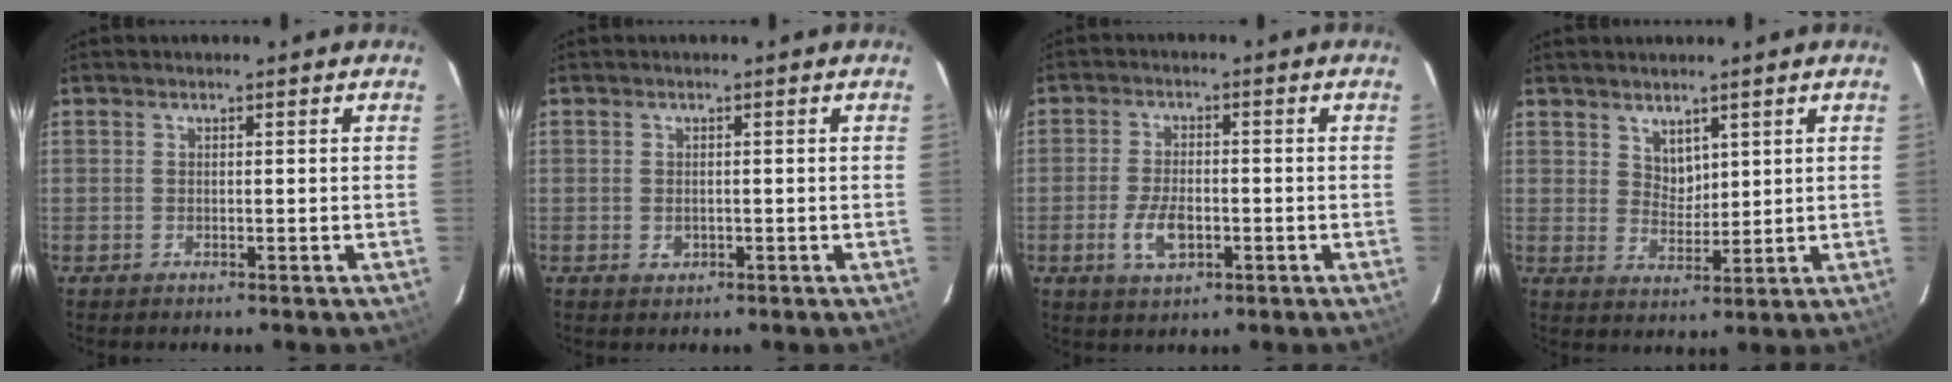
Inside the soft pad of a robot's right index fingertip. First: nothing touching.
{"total": 1.5, "force": [-0.3, 1.2, 0.7], "torque": [-0.009, 0.002, -0.004]}
{"total": 6.4, "force": [-2.2, 3.3, 5.1], "torque": [-0.108, -0.004, -0.036]}
{"total": 4.0, "force": [2.9, 2.4, 1.3], "torque": [-0.011, 0.000, 0.056]}